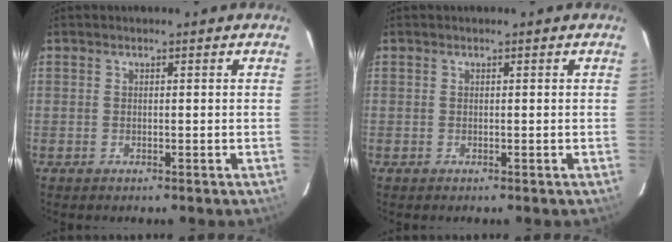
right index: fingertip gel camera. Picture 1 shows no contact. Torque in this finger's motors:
{"motor_torque": [0.00, 0.00, 0.00, 0.00]}